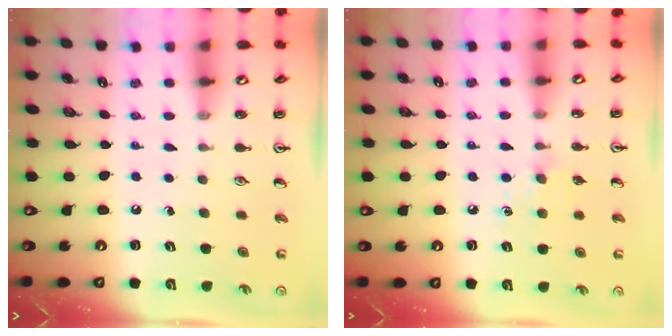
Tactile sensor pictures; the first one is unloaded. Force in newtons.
{"total": 4.7, "press": 4.6, "slide": 0.8}